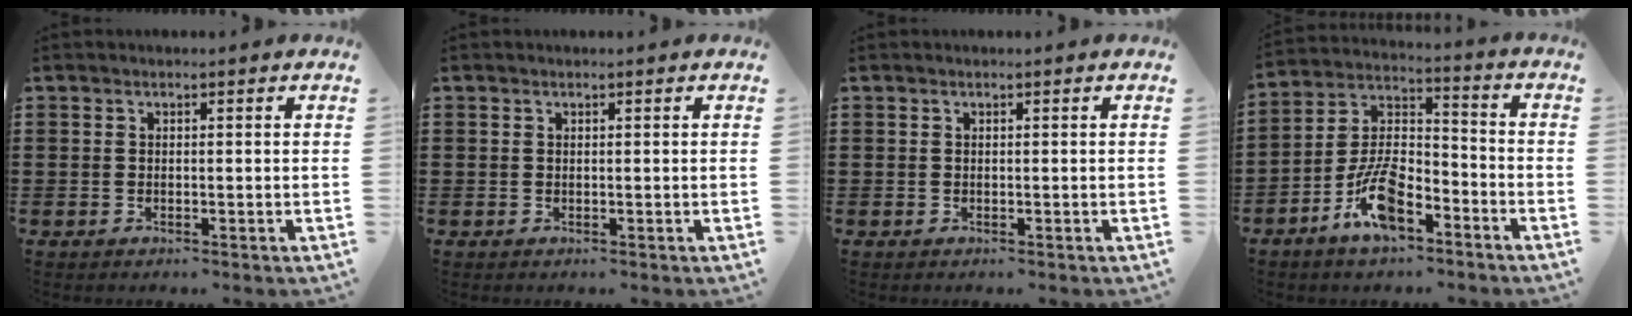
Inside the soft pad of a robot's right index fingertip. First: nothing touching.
{"total": 0.0}
{"total": 0.0}
{"total": 10.3, "force": [-6.2, 4.1, 7.1], "torque": [-0.152, 0.004, -0.116]}